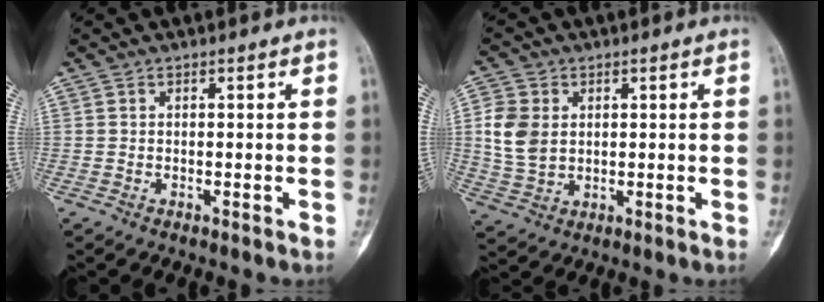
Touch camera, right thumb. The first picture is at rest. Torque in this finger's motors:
{"motor_torque": [-0.54, 0.44, 0.83, 0.14, 0.07]}